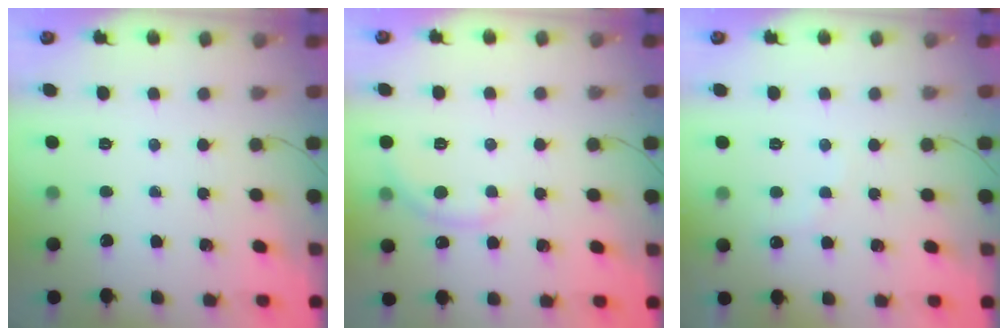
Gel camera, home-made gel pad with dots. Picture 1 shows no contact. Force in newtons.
{"total": 3.0, "press": 2.9, "slide": 1.0}
{"total": 6.4, "press": 6.2, "slide": 1.4}